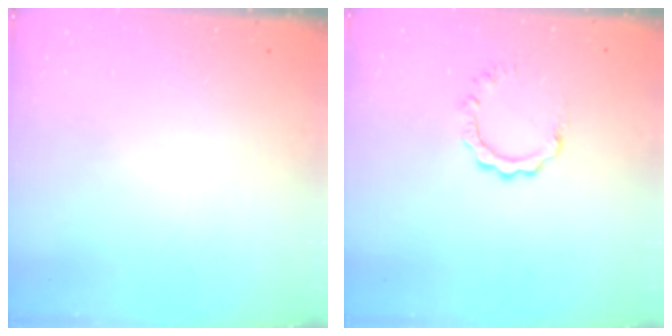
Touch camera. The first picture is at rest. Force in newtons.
{"total": 4.9, "press": 4.9, "slide": 0.1}